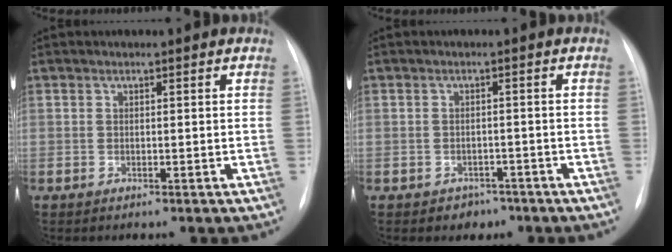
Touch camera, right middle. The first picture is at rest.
{"total": 2.5, "force": [-1.6, 1.9, 0.3], "torque": [-0.004, 0.011, -0.016]}